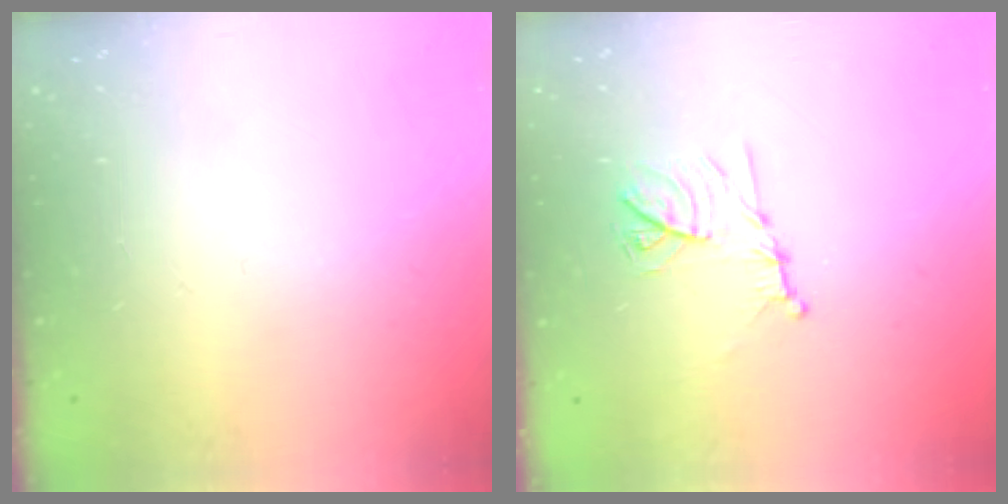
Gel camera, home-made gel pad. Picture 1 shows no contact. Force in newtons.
{"total": 11.2, "press": 11.2, "slide": 0.5}